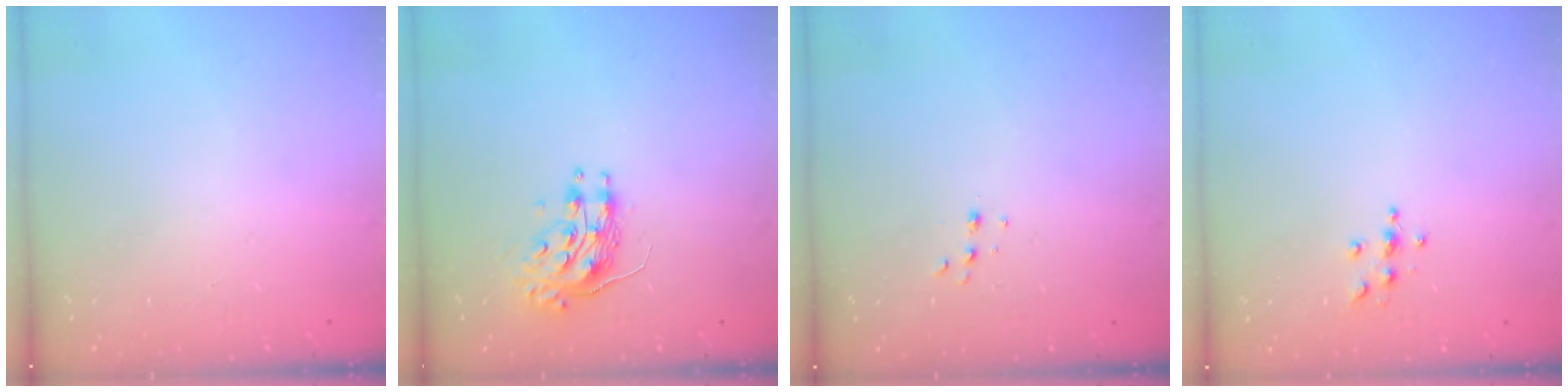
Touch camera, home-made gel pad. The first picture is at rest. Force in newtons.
{"total": 9.0, "press": 9.0, "slide": 0.4}
{"total": 4.7, "press": 4.6, "slide": 0.8}
{"total": 4.6, "press": 4.5, "slide": 0.5}